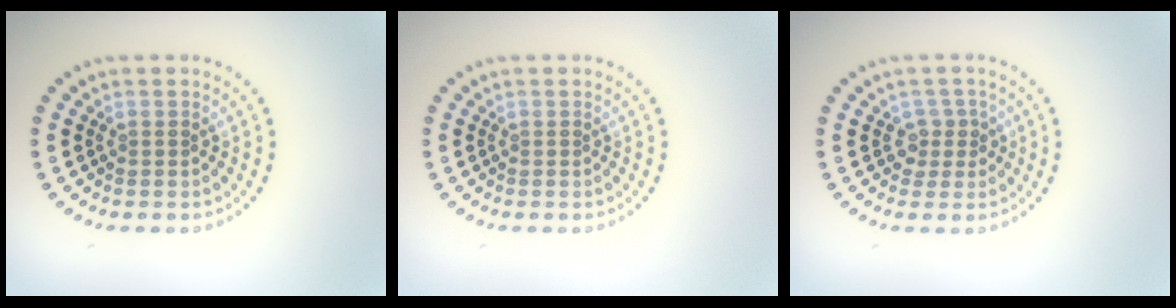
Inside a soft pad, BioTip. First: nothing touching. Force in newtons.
{"total": 0.0}
{"total": 1.7, "press": 1.4, "slide": 1.1}